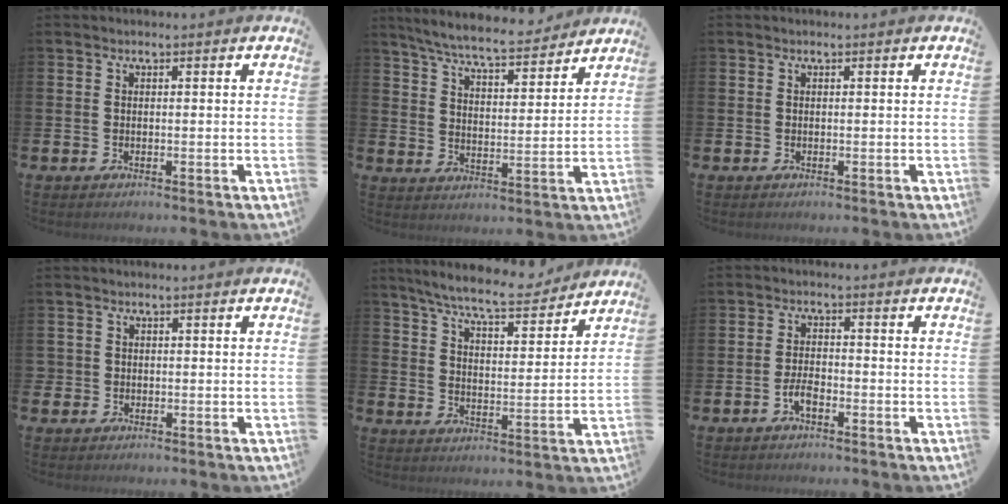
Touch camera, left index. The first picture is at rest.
{"total": 7.6, "force": [7.1, 0.7, 2.5], "torque": [-0.073, -0.044, 0.124]}
{"total": 0.0}
{"total": 1.3, "force": [0.0, 1.3, 0.1], "torque": [-0.005, 0.007, -0.003]}
{"total": 8.2, "force": [7.6, 0.9, 3.0], "torque": [-0.085, -0.043, 0.132]}
{"total": 2.6, "force": [-1.3, 1.1, 2.0], "torque": [-0.046, 0.003, -0.026]}